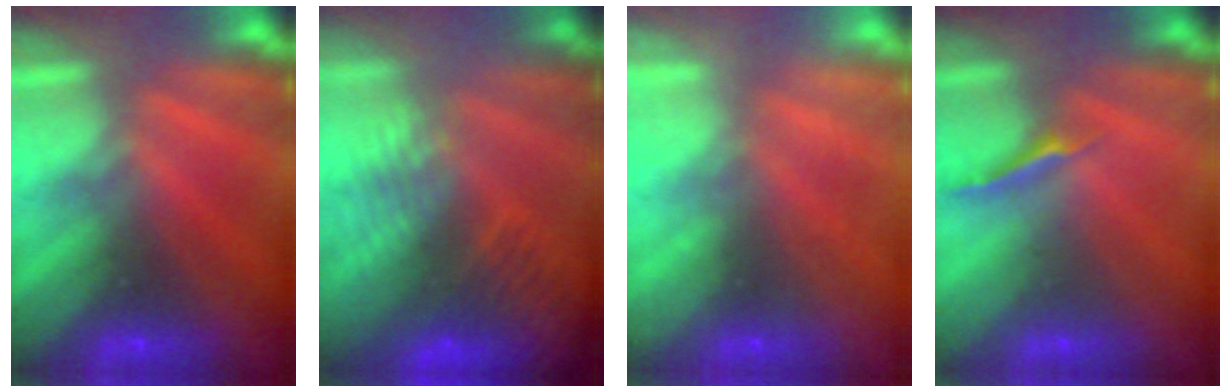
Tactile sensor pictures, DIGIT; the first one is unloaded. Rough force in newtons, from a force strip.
{"total": 6.6}
{"total": 2.2}
{"total": 1.3}